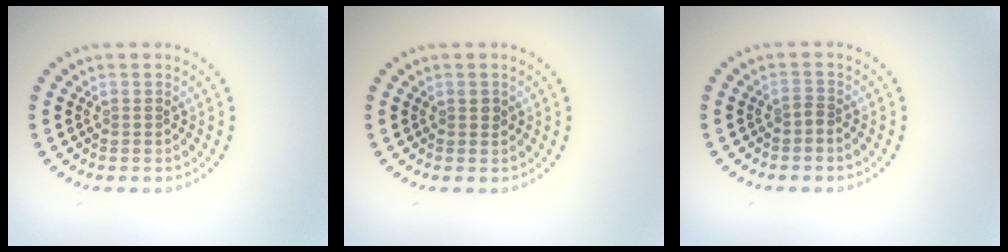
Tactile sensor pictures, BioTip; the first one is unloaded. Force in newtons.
{"total": 0.8, "press": 0.8, "slide": 0.2}
{"total": 0.7, "press": 0.4, "slide": 0.5}